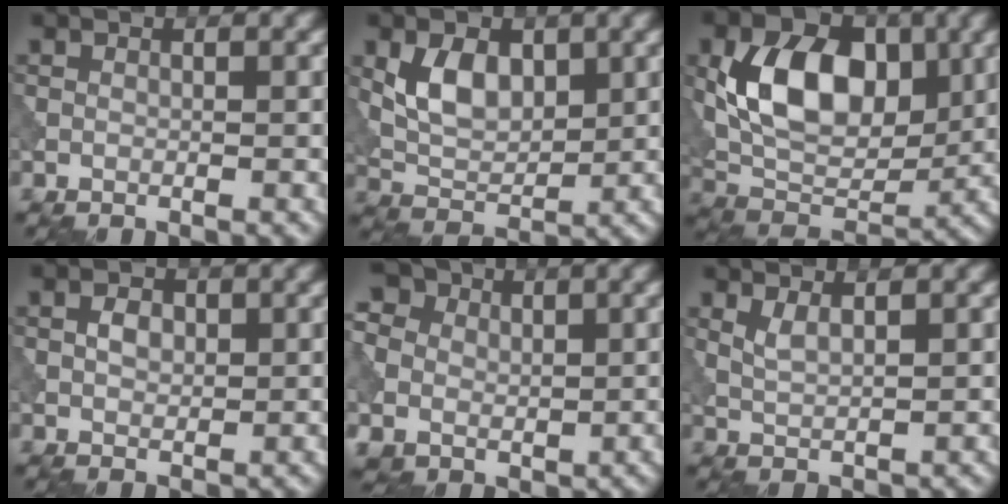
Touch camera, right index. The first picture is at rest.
{"total": 4.8, "force": [1.3, 3.1, 3.4], "torque": [-0.066, -0.004, 0.024]}
{"total": 9.5, "force": [1.6, 6.3, 7.0], "torque": [-0.127, -0.001, 0.026]}
{"total": 1.9, "force": [0.2, 1.4, 1.3], "torque": [-0.023, 0.003, 0.002]}
{"total": 11.7, "force": [3.2, 9.7, 5.7], "torque": [-0.119, 0.021, 0.028]}
{"total": 1.8, "force": [1.0, 0.6, 1.4], "torque": [-0.034, -0.002, 0.025]}